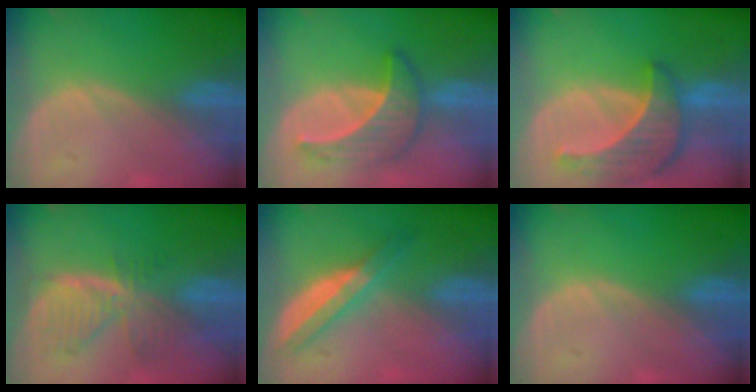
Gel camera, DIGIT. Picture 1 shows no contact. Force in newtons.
{"total": 6.9, "press": 6.3, "slide": 2.9}
{"total": 8.4, "press": 7.8, "slide": 3.0}
{"total": 7.8, "press": 6.8, "slide": 3.9}
{"total": 6.2, "press": 5.4, "slide": 3.1}
{"total": 0.0}